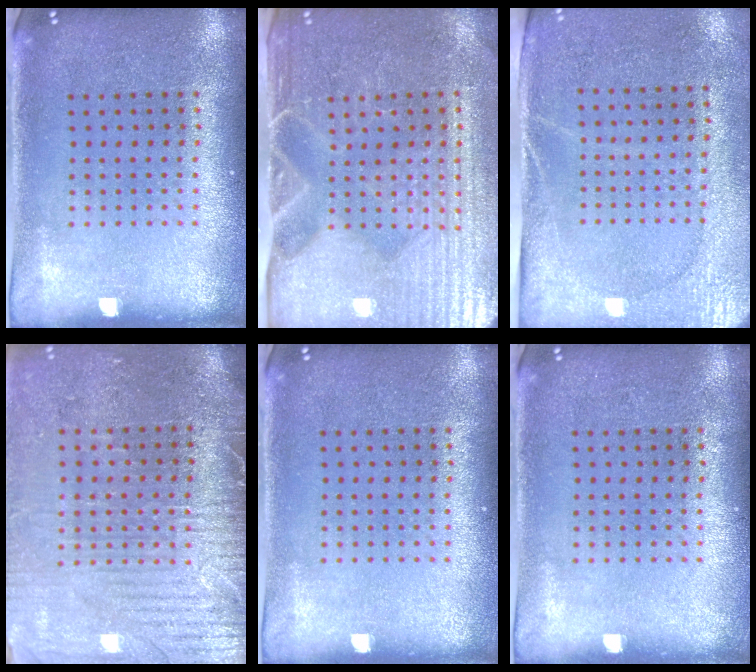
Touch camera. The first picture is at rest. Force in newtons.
{"total": 4.6, "press": 4.2, "slide": 1.8}
{"total": 2.7, "press": 2.3, "slide": 1.5}
{"total": 3.6, "press": 3.4, "slide": 1.4}
{"total": 0.0}
{"total": 0.0}